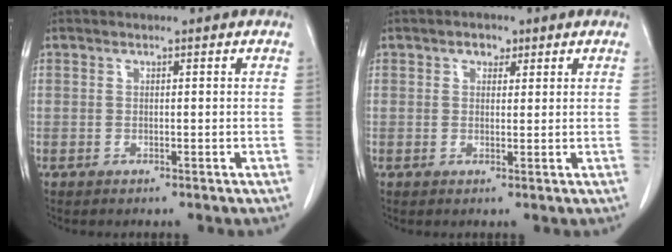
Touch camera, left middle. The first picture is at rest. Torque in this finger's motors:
{"motor_torque": [0.40, -0.16, -0.06, 0.00]}